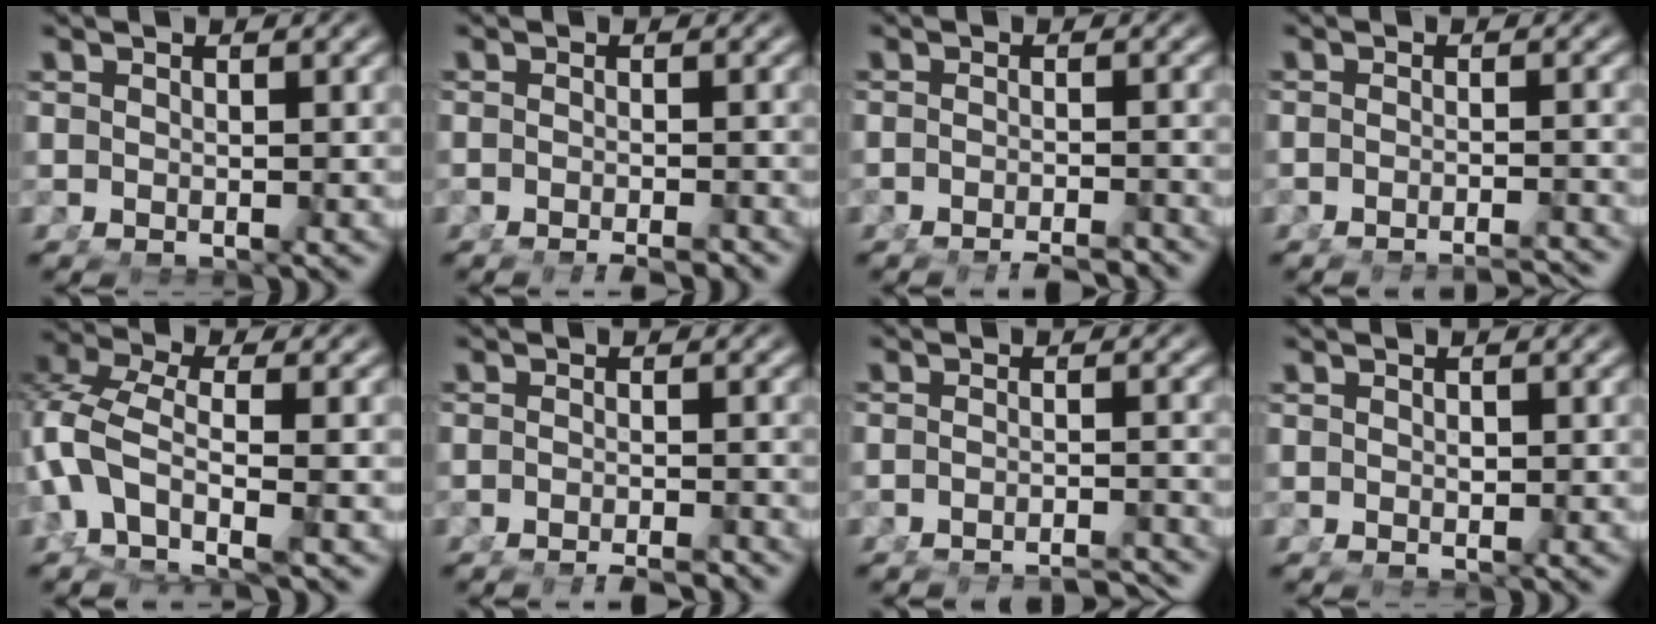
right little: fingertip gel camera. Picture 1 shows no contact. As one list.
[{"total": 3.0, "force": [-2.7, 0.4, 1.1], "torque": [-0.012, -0.005, -0.041]}, {"total": 3.6, "force": [-3.5, 0.4, 0.9], "torque": [-0.005, -0.005, -0.056]}, {"total": 4.9, "force": [-4.7, 0.3, 1.1], "torque": [-0.006, -0.007, -0.075]}, {"total": 5.3, "force": [-1.4, 3.2, 4.0], "torque": [-0.120, -0.041, -0.006]}, {"total": 3.2, "force": [-3.1, 0.4, 1.0], "torque": [-0.007, -0.004, -0.050]}, {"total": 6.6, "force": [-6.4, 0.6, 1.2], "torque": [-0.004, -0.012, -0.100]}, {"total": 0.5, "force": [0.0, 0.4, 0.3], "torque": [-0.007, -0.006, 0.003]}]